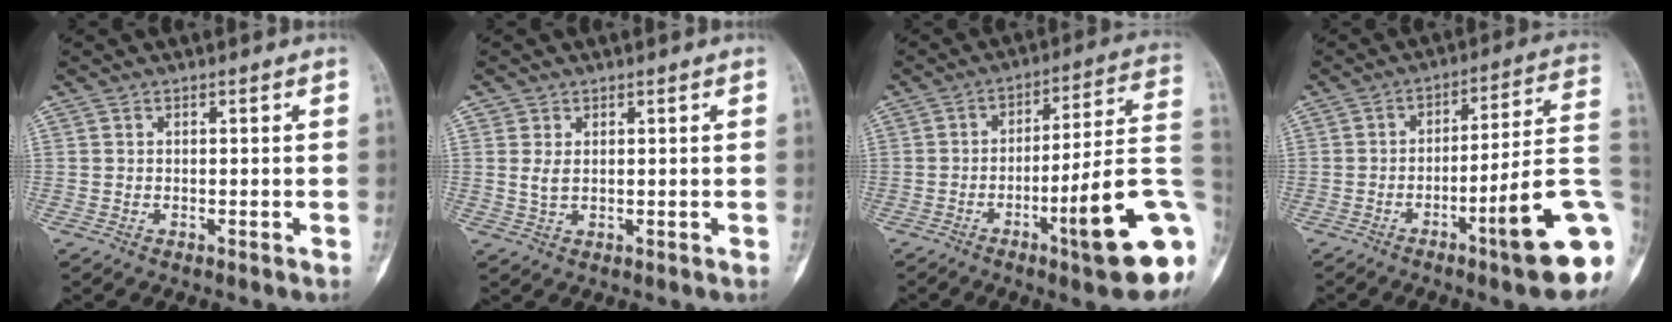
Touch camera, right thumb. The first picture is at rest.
{"total": 2.1, "force": [0.5, 1.4, 1.5], "torque": [-0.026, -0.002, 0.014]}
{"total": 19.7, "force": [-6.6, 2.9, 18.3], "torque": [-0.205, 0.027, -0.091]}
{"total": 17.5, "force": [-6.2, 2.2, 16.2], "torque": [-0.179, 0.029, -0.087]}